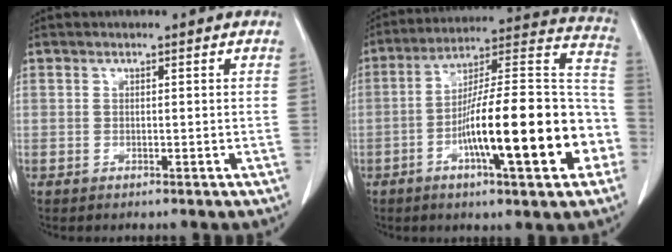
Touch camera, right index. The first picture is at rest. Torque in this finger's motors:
{"motor_torque": [1.96, -0.17, 1.05, 0.21]}